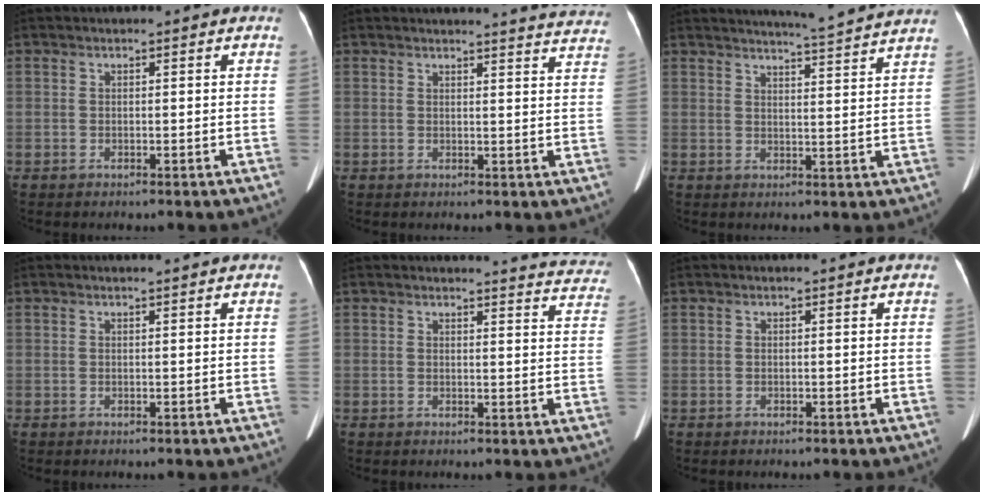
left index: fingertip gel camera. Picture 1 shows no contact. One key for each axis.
{"total": 12.4, "fx": 12.3, "fy": 0.6, "fz": 2.0, "tx": 0.002, "ty": -0.070, "tz": 0.101}
{"total": 11.0, "fx": 10.4, "fy": -1.2, "fz": 3.4, "tx": -0.058, "ty": -0.012, "tz": 0.122}
{"total": 0.7, "fx": 0.7, "fy": -0.1, "fz": 0.3, "tx": -0.009, "ty": 0.001, "tz": 0.015}
{"total": 10.6, "fx": 10.5, "fy": 1.1, "fz": 0.9, "tx": 0.019, "ty": -0.069, "tz": 0.078}
{"total": 0.0}